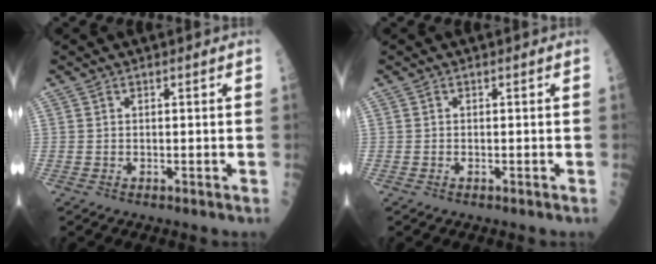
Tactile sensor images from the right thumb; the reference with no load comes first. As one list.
[{"total": 0.0}]